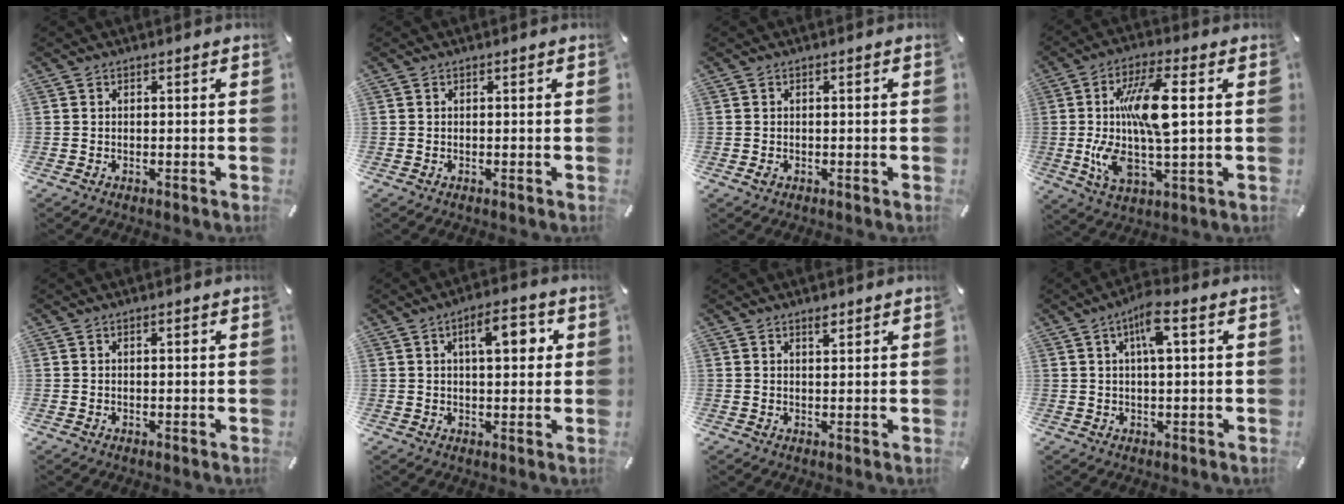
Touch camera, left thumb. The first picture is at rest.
{"total": 0.0}
{"total": 0.9, "force": [-0.3, 0.6, 0.5], "torque": [-0.009, 0.002, -0.006]}
{"total": 16.9, "force": [1.5, 5.5, 15.9], "torque": [-0.320, -0.005, 0.021]}
{"total": 0.6, "force": [0.1, 0.2, 0.5], "torque": [-0.009, 0.003, 0.000]}
{"total": 7.9, "force": [2.5, 3.3, 6.7], "torque": [-0.096, -0.004, 0.031]}
{"total": 2.0, "force": [1.5, 0.8, 1.1], "torque": [-0.008, -0.006, 0.023]}
{"total": 6.7, "force": [2.2, 1.6, 6.1], "torque": [-0.113, 0.004, 0.034]}